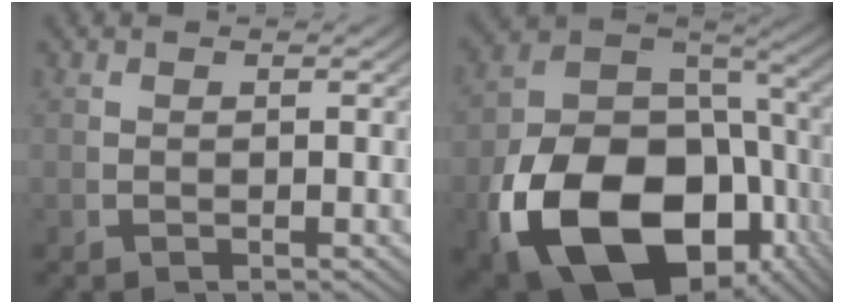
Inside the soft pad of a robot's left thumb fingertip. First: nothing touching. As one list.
[{"total": 21.0, "force": [-6.2, 13.5, 14.8], "torque": [-0.287, -0.081, -0.060]}]